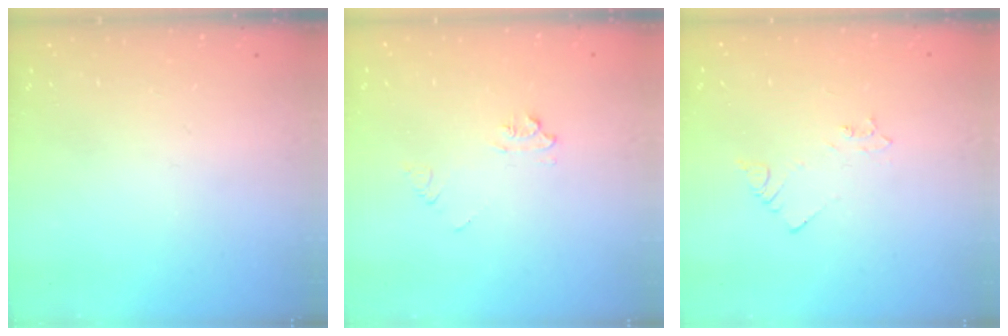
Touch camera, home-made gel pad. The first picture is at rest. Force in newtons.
{"total": 5.0, "press": 4.9, "slide": 0.6}
{"total": 2.1, "press": 2.1, "slide": 0.3}